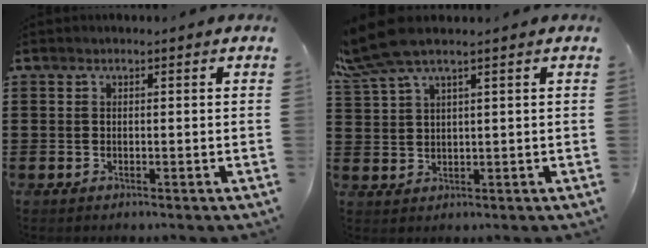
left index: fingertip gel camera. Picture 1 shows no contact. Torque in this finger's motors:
{"motor_torque": [2.14, 0.00, 1.03, 0.21]}